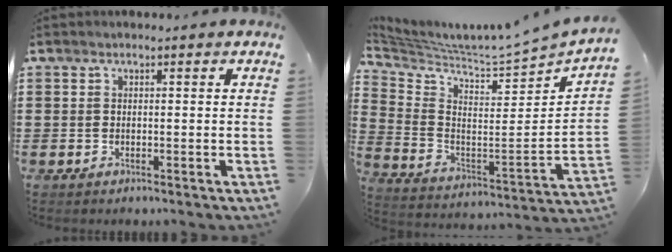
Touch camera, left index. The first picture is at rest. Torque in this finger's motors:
{"motor_torque": [0.61, 0.50, 0.08, 0.08]}